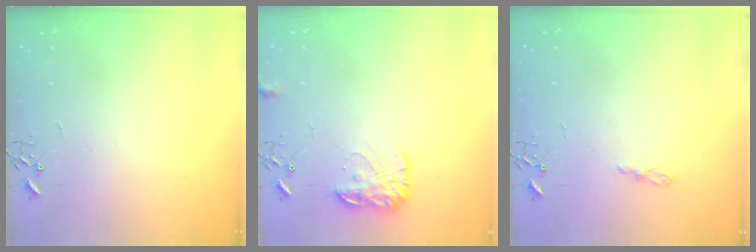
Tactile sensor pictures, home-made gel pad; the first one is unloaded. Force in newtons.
{"total": 11.9, "press": 11.9, "slide": 0.4}
{"total": 4.4, "press": 4.4, "slide": 0.6}